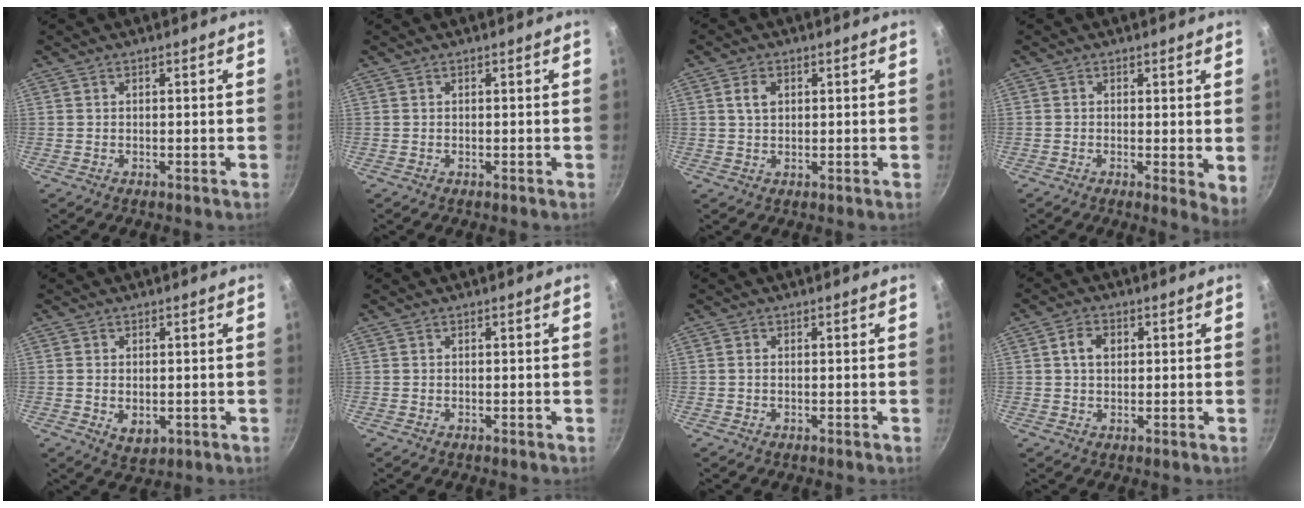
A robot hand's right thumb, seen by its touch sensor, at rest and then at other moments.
{"total": 0.0}
{"total": 3.2, "force": [1.0, 2.2, 2.1], "torque": [-0.030, 0.002, 0.017]}
{"total": 4.2, "force": [0.2, 1.6, 3.9], "torque": [-0.048, -0.012, 0.000]}
{"total": 4.3, "force": [-0.5, 2.9, 3.1], "torque": [-0.050, -0.013, -0.002]}
{"total": 0.0}
{"total": 0.5, "force": [0.0, 0.4, 0.4], "torque": [-0.008, 0.002, -0.001]}
{"total": 4.1, "force": [0.9, 2.9, 2.7], "torque": [-0.035, 0.005, 0.012]}